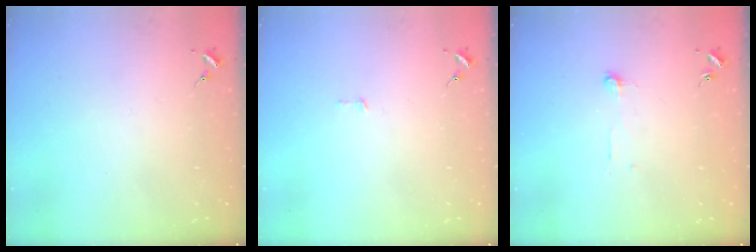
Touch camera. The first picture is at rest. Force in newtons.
{"total": 3.2, "press": 3.2, "slide": 0.2}
{"total": 4.1, "press": 4.1, "slide": 0.3}